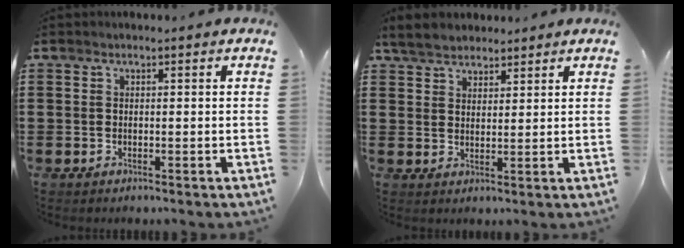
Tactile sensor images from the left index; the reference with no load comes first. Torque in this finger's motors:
{"motor_torque": [0.66, 0.51, 0.50, 0.04]}